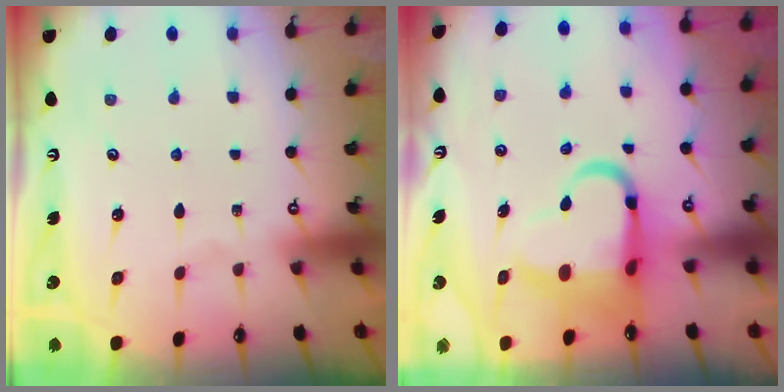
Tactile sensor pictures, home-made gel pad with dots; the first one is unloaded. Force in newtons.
{"total": 9.2, "press": 9.0, "slide": 1.9}